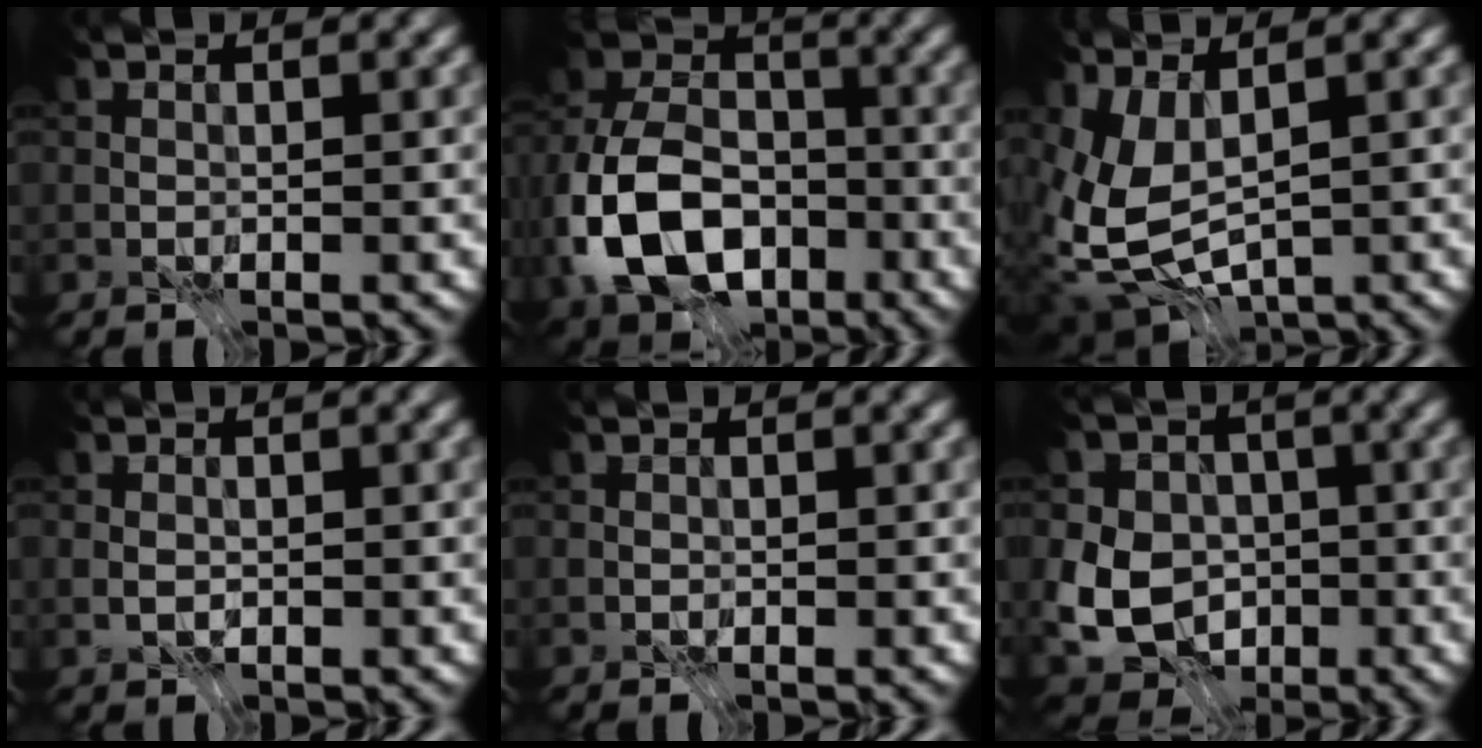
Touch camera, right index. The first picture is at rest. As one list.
[{"total": 12.2, "force": [-4.8, 8.2, 7.5], "torque": [-0.158, -0.013, -0.100]}, {"total": 6.6, "force": [0.4, 3.7, 5.4], "torque": [-0.130, -0.015, 0.016]}, {"total": 0.7, "force": [-0.1, 0.6, 0.3], "torque": [-0.006, -0.001, -0.003]}, {"total": 0.0}, {"total": 8.3, "force": [-1.3, 6.8, 4.5], "torque": [-0.076, -0.002, -0.039]}]